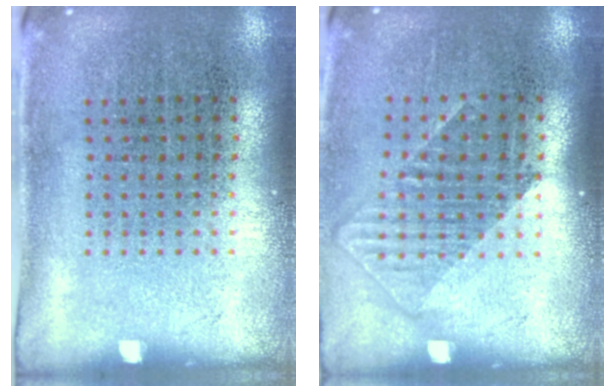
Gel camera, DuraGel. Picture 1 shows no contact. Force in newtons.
{"total": 1.3, "press": 0.9, "slide": 0.9}